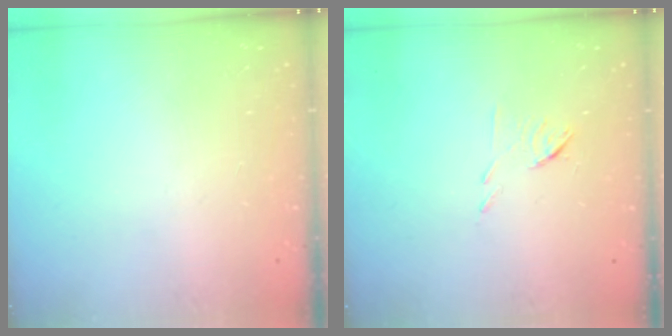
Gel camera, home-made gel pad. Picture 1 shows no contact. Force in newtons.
{"total": 6.0, "press": 6.0, "slide": 0.7}